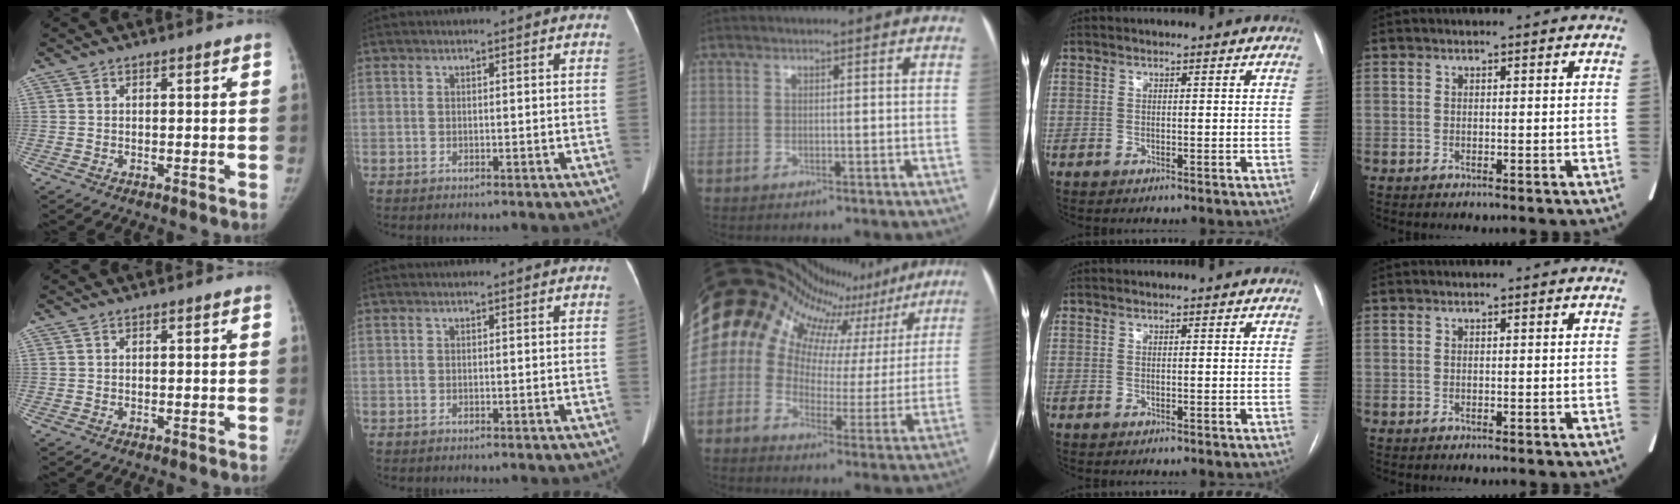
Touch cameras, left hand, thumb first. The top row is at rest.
{"middle": {"total": 21.8, "force": [13.8, 14.1, 9.3], "torque": [-0.160, 0.097, 0.163]}}